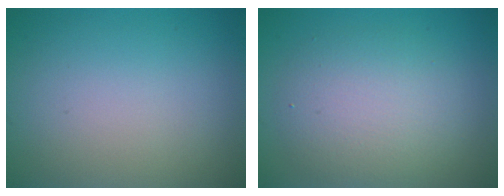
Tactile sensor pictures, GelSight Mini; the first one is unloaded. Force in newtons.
{"total": 4.9, "press": 4.9, "slide": 0.4}